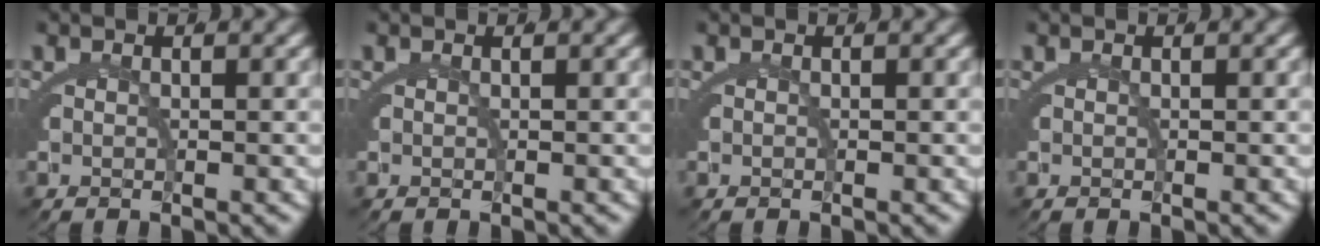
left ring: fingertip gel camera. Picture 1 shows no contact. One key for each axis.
{"total": 0.0}
{"total": 0.0}
{"total": 0.0}